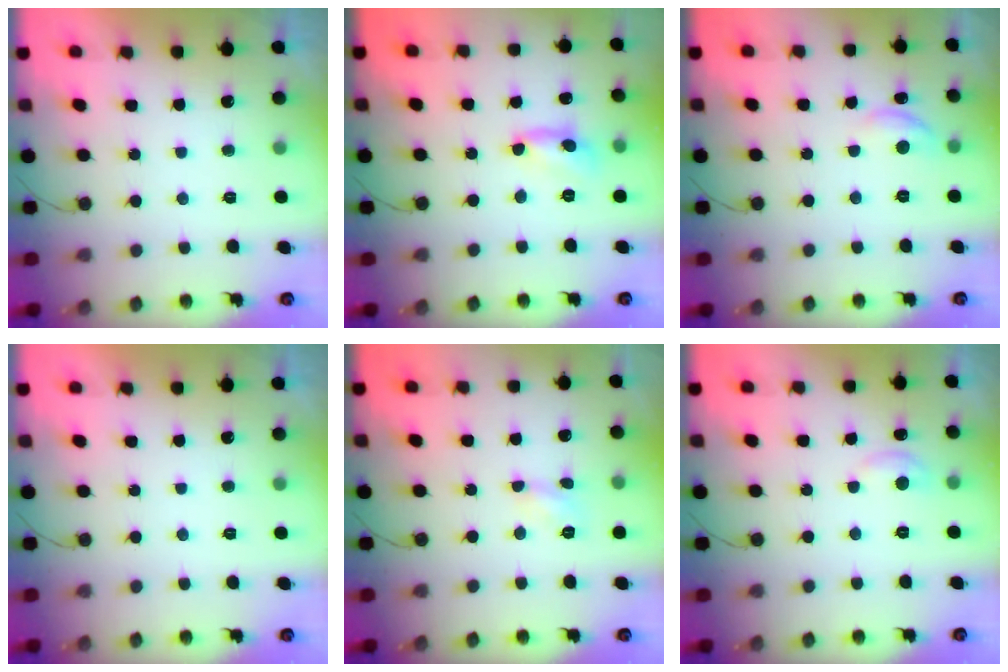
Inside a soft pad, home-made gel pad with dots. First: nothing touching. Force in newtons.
{"total": 3.8, "press": 3.8, "slide": 0.2}
{"total": 7.5, "press": 7.5, "slide": 0.7}
{"total": 0.0}
{"total": 3.8, "press": 3.7, "slide": 0.5}
{"total": 5.6, "press": 5.6, "slide": 0.8}